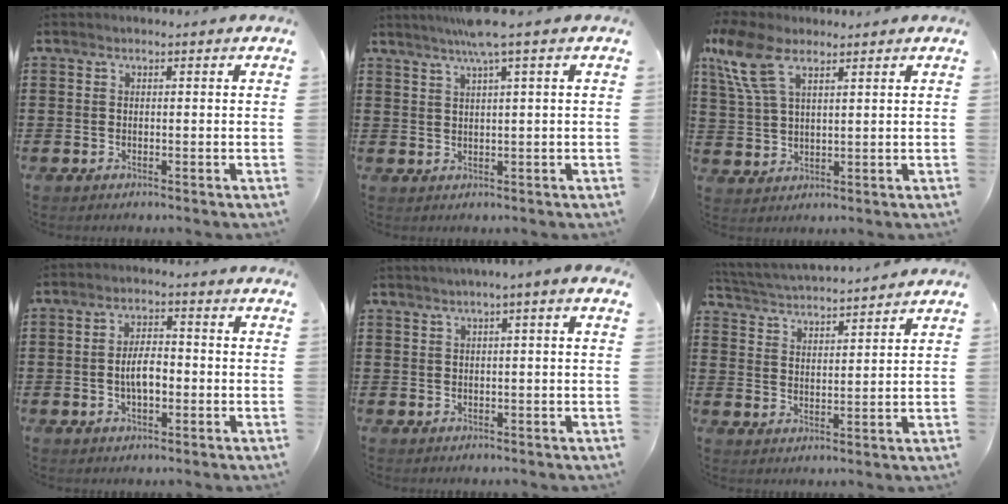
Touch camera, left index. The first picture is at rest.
{"total": 4.3, "force": [2.5, -0.6, 3.4], "torque": [-0.070, 0.001, 0.043]}
{"total": 8.4, "force": [4.8, 3.8, 5.8], "torque": [-0.139, 0.006, 0.088]}
{"total": 4.9, "force": [-0.7, 2.0, 4.4], "torque": [-0.085, 0.004, -0.016]}
{"total": 1.4, "force": [0.3, -0.1, 1.3], "torque": [-0.024, -0.003, 0.006]}
{"total": 3.8, "force": [3.8, -0.1, 0.4], "torque": [-0.029, -0.026, 0.063]}